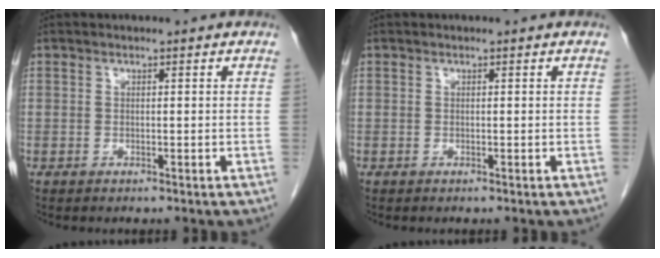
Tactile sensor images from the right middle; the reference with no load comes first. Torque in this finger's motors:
{"motor_torque": [-0.13, -0.03, 0.01, 0.01]}